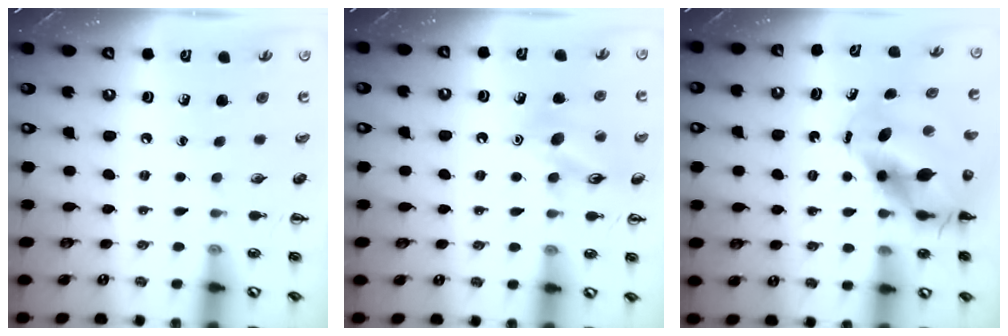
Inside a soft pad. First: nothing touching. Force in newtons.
{"total": 12.5, "press": 12.5, "slide": 1.1}
{"total": 9.5, "press": 9.3, "slide": 2.3}